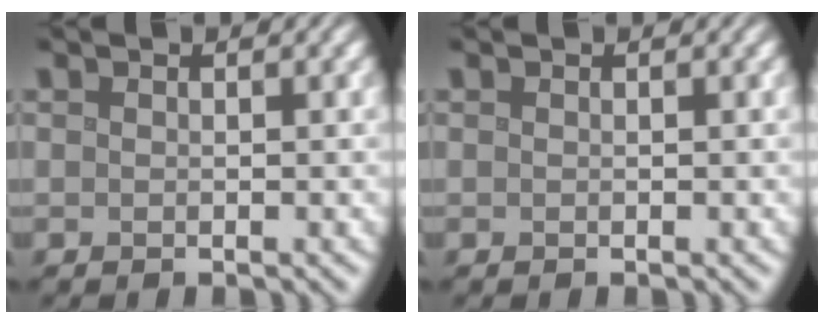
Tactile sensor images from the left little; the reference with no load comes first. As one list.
[{"total": 0.0}]